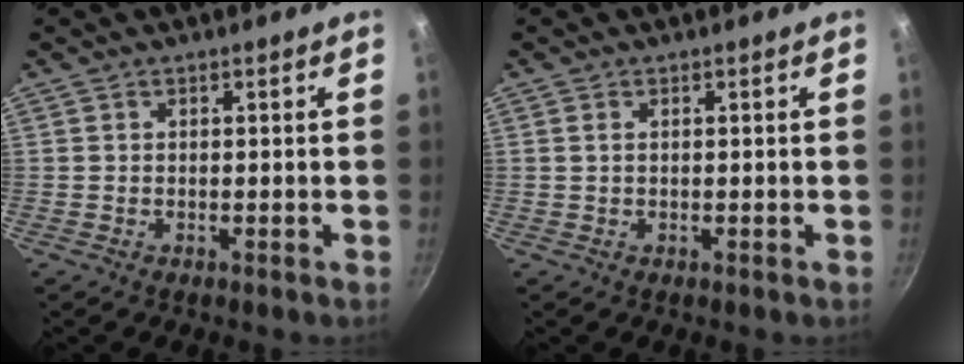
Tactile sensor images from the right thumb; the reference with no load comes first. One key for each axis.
{"total": 0.7, "fx": 0.2, "fy": 0.4, "fz": 0.5, "tx": -0.010, "ty": 0.001, "tz": 0.003}